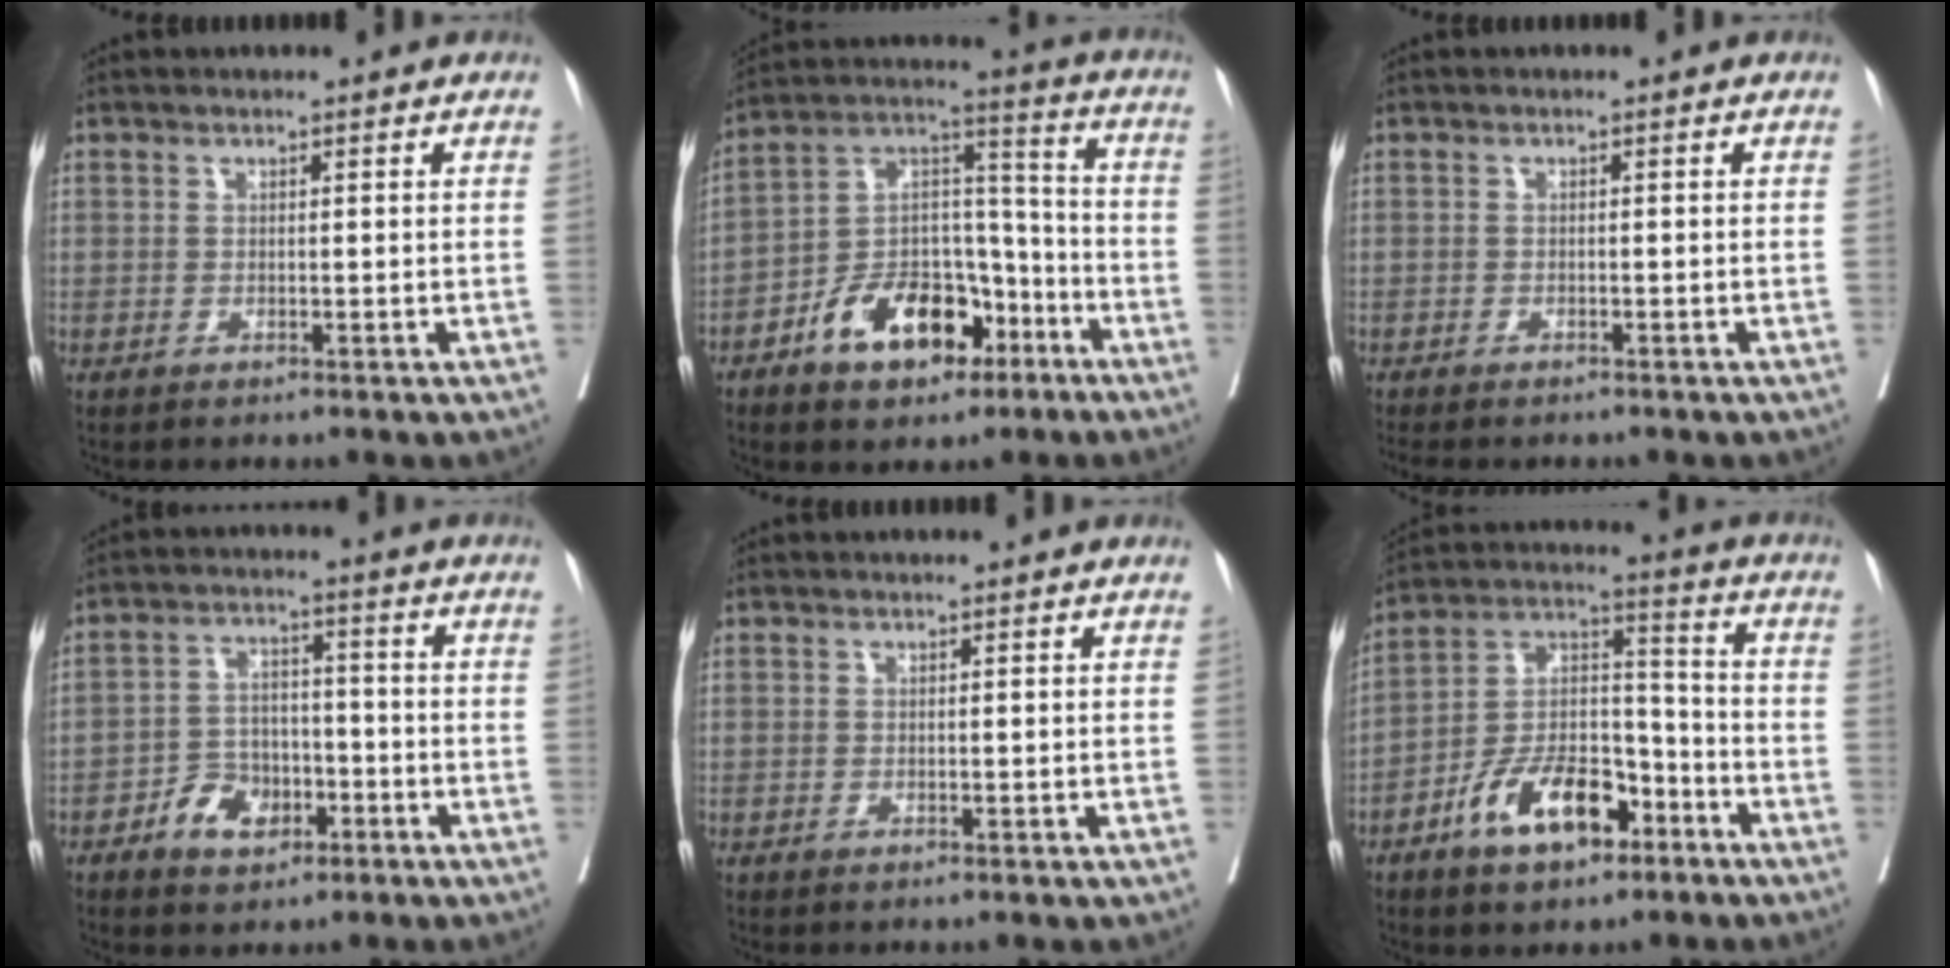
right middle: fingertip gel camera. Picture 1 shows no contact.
{"total": 14.1, "force": [-7.7, 7.6, 9.0], "torque": [-0.157, 0.026, -0.126]}
{"total": 5.5, "force": [-4.8, 1.4, 2.4], "torque": [-0.031, -0.007, -0.066]}
{"total": 6.5, "force": [-3.3, 4.3, 3.4], "torque": [-0.058, 0.018, -0.053]}
{"total": 0.0}
{"total": 12.7, "force": [-7.2, 5.8, 8.7], "torque": [-0.167, 0.016, -0.125]}